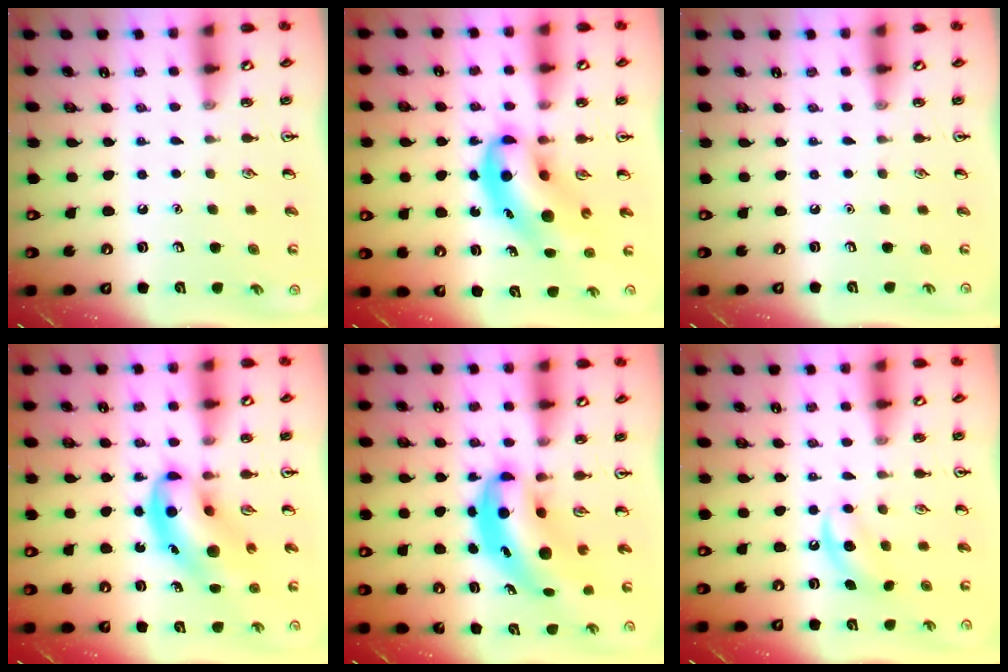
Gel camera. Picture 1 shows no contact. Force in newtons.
{"total": 9.8, "press": 9.5, "slide": 2.4}
{"total": 0.0}
{"total": 11.7, "press": 11.2, "slide": 3.2}
{"total": 7.5, "press": 7.2, "slide": 2.3}
{"total": 6.0, "press": 5.7, "slide": 1.6}